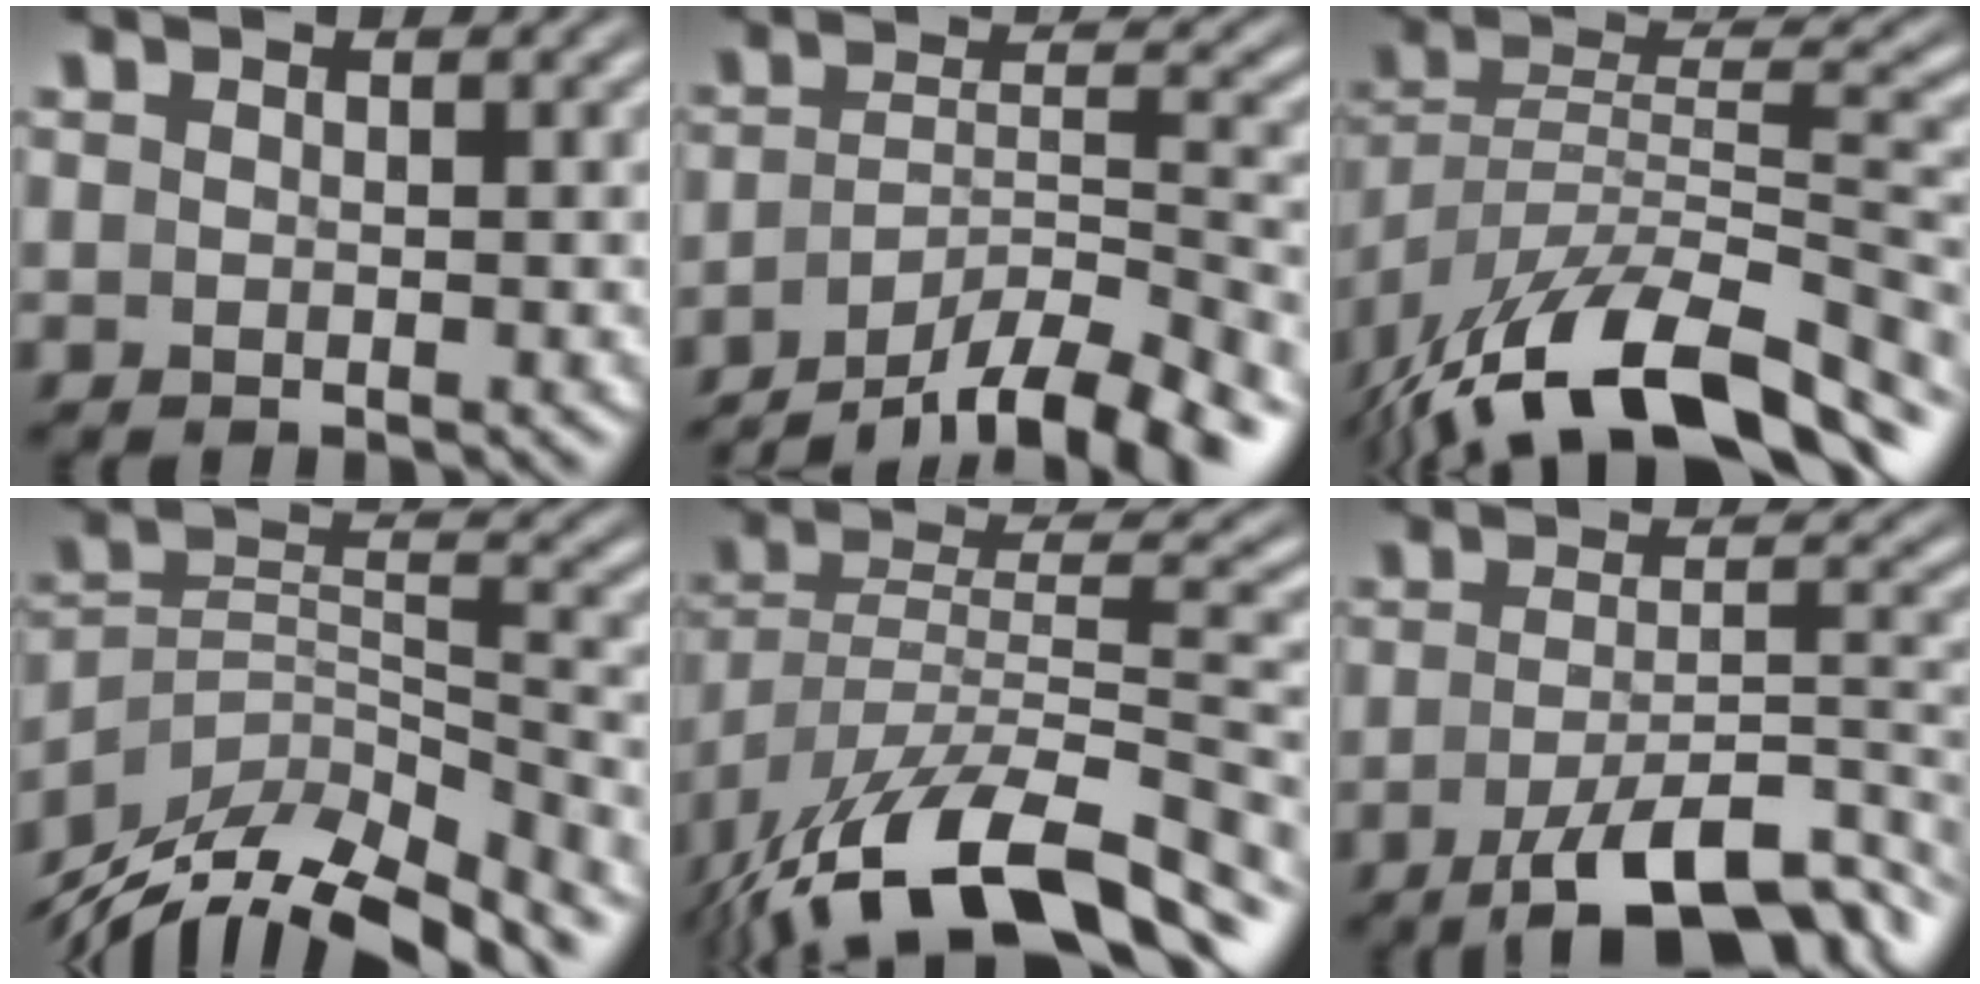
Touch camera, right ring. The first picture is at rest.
{"total": 8.8, "force": [-6.2, 3.9, 4.8], "torque": [-0.071, -0.028, -0.087]}
{"total": 10.6, "force": [-6.8, 4.4, 6.9], "torque": [-0.137, -0.041, -0.081]}
{"total": 10.0, "force": [-6.5, 5.0, 5.8], "torque": [-0.099, -0.043, -0.081]}
{"total": 10.4, "force": [-7.4, 3.4, 6.5], "torque": [-0.124, -0.039, -0.089]}
{"total": 10.1, "force": [-7.5, 2.9, 6.2], "torque": [-0.073, -0.023, -0.100]}